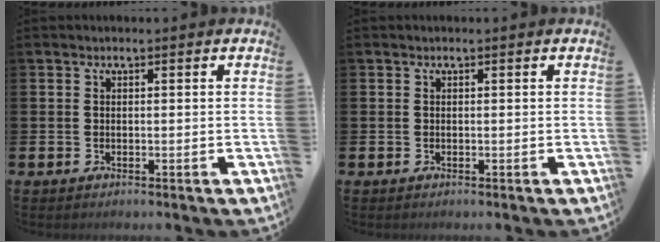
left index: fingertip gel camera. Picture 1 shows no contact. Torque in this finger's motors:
{"motor_torque": [0.00, 0.00, 0.00, 0.00]}